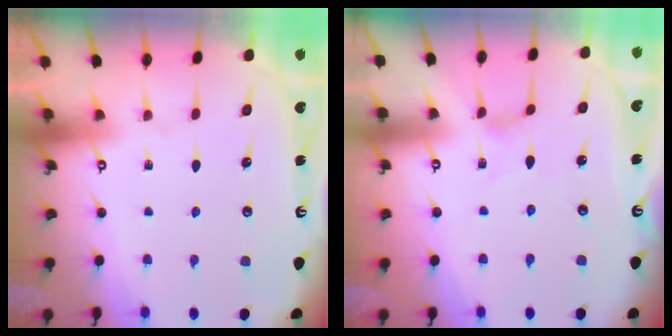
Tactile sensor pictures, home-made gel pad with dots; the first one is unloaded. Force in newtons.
{"total": 0.0}